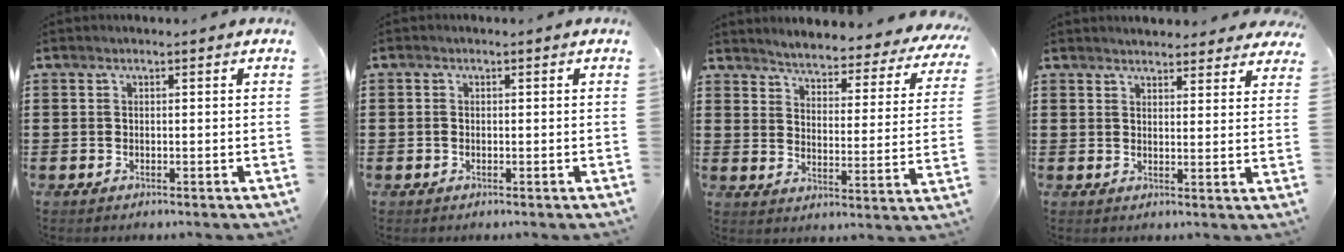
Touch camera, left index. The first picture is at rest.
{"total": 0.7, "force": [-0.3, 0.6, 0.1], "torque": [-0.002, 0.004, -0.007]}
{"total": 3.6, "force": [3.6, -0.1, 0.2], "torque": [-0.030, -0.037, 0.055]}
{"total": 3.3, "force": [3.2, 0.4, 0.2], "torque": [-0.005, -0.014, 0.059]}